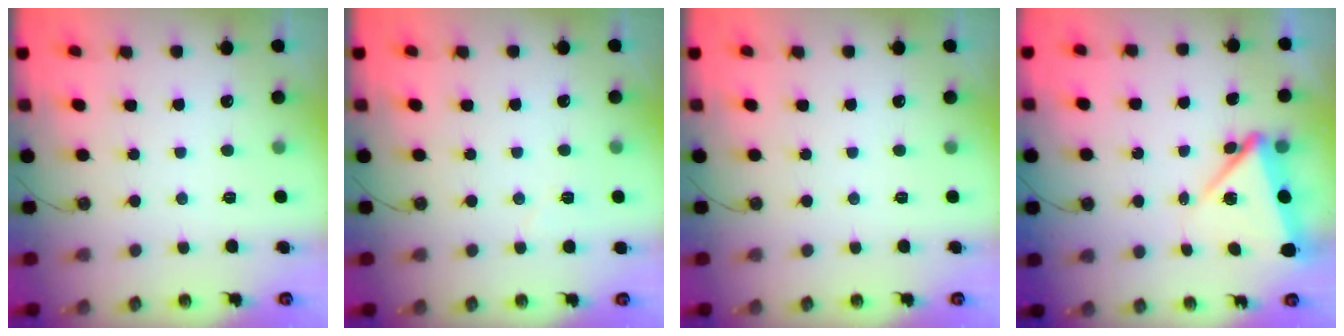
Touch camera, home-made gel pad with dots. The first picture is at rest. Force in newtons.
{"total": 3.9, "press": 3.2, "slide": 2.3}
{"total": 0.0}
{"total": 7.5, "press": 7.2, "slide": 1.9}